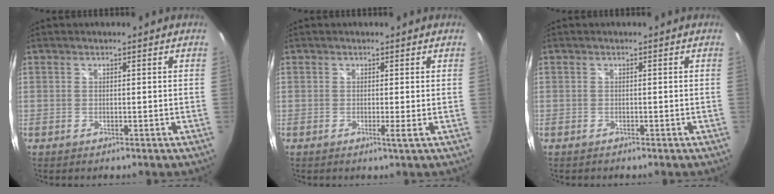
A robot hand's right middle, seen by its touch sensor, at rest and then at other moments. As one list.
[{"total": 1.0, "force": [-0.1, -0.4, 0.9], "torque": [-0.015, -0.006, -0.003]}, {"total": 0.5, "force": [-0.5, 0.1, 0.2], "torque": [-0.004, 0.001, -0.008]}]